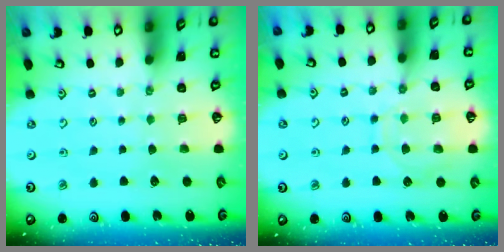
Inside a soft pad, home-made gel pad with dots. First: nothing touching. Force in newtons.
{"total": 10.0, "press": 9.9, "slide": 1.0}